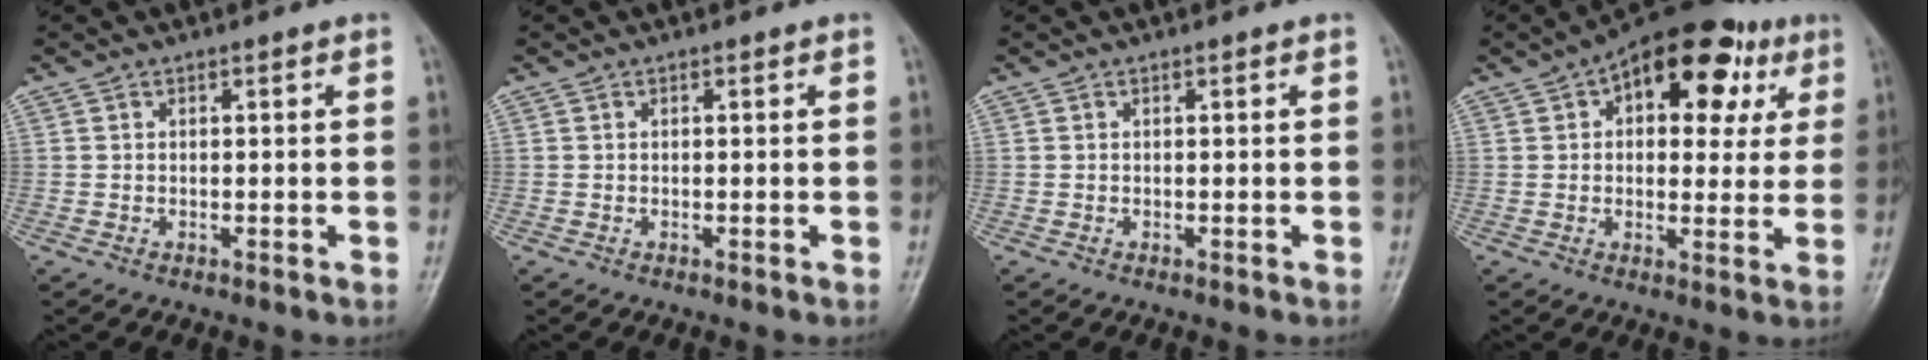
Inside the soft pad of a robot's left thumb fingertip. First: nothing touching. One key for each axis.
{"total": 0.0}
{"total": 0.0}
{"total": 17.5, "fx": 6.8, "fy": 9.8, "fz": 12.8, "tx": -0.123, "ty": 0.005, "tz": 0.087}